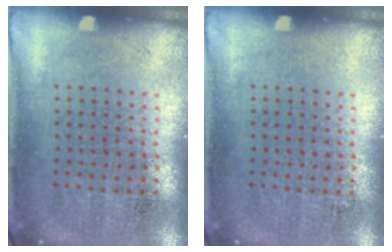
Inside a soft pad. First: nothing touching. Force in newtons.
{"total": 0.0}